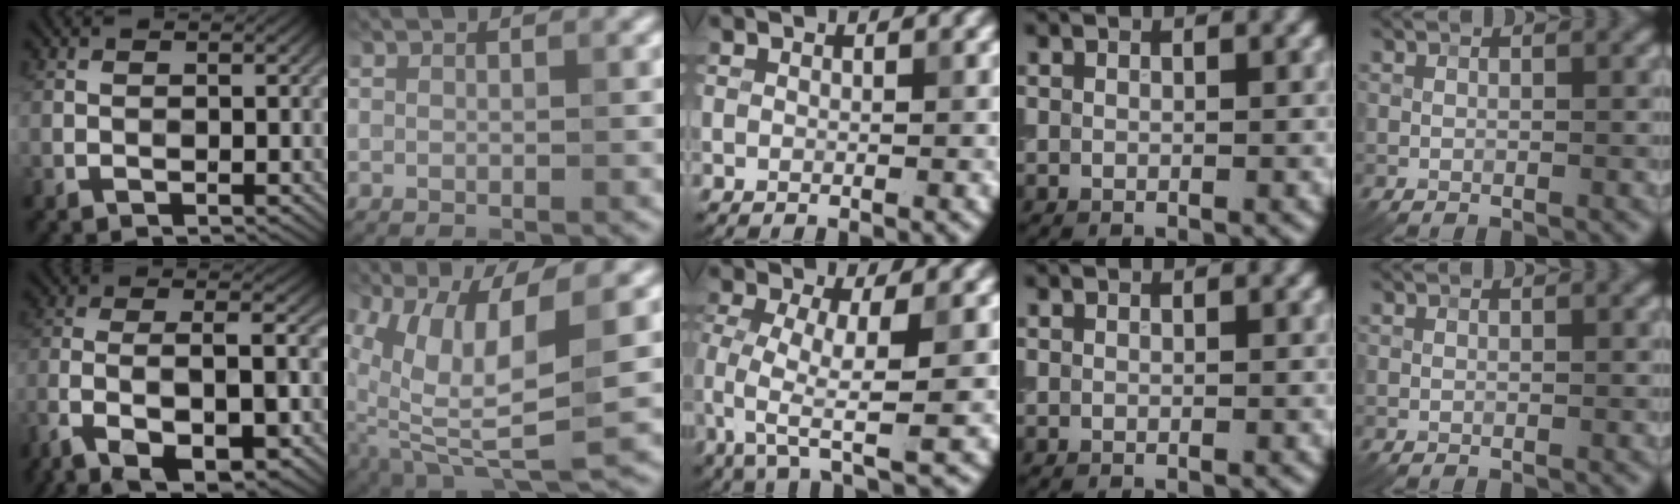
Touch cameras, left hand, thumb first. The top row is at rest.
{"thumb": {"total": 13.2, "force": [-7.7, 4.7, 9.6], "torque": [-0.195, -0.013, -0.139]}, "index": {"total": 9.1, "force": [0.4, 3.3, 8.5], "torque": [-0.180, -0.025, 0.026]}, "middle": {"total": 5.6, "force": [-1.3, 1.7, 5.2], "torque": [-0.108, -0.010, -0.027]}}